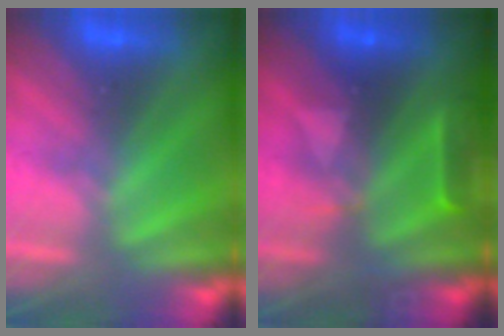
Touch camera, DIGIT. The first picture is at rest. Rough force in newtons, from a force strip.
{"total": 7.5}